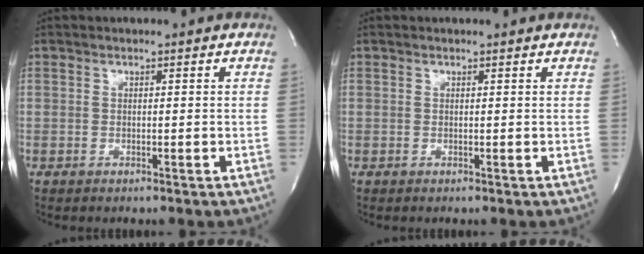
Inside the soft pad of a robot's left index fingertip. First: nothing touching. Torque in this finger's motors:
{"motor_torque": [0.15, -0.08, -0.09, -0.03]}